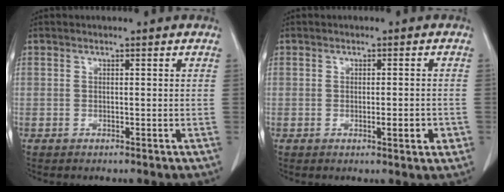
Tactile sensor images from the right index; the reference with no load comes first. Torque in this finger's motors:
{"motor_torque": [0.40, -0.33, 0.22, 0.05]}